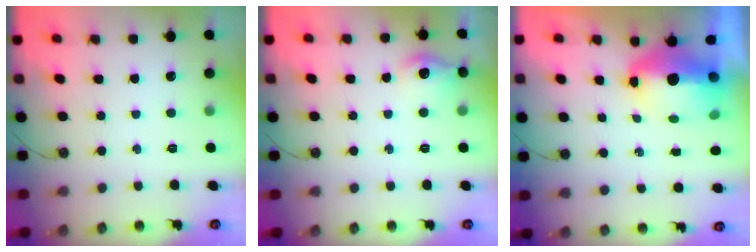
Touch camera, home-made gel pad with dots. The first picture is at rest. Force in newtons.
{"total": 9.8, "press": 9.7, "slide": 1.0}
{"total": 9.0, "press": 9.0, "slide": 1.0}